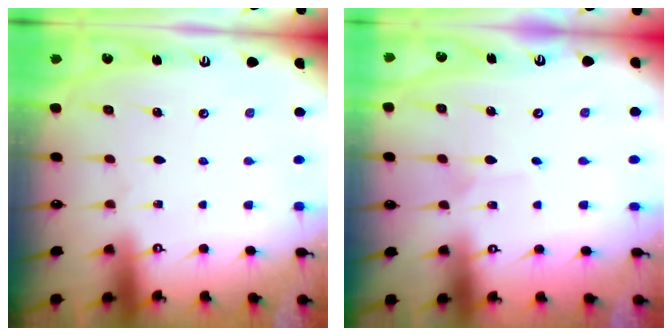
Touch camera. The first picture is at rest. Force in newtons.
{"total": 3.0, "press": 2.9, "slide": 0.3}